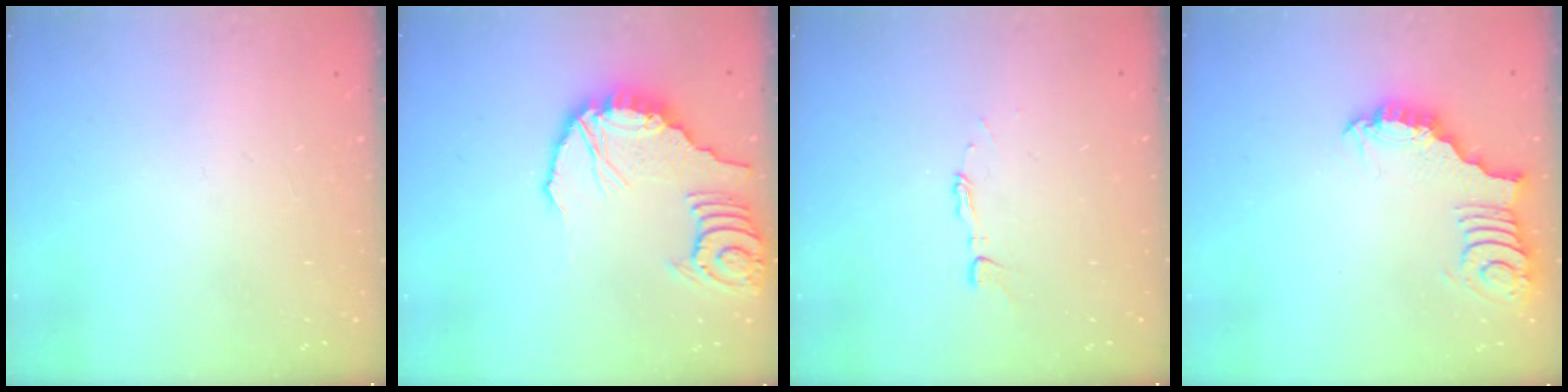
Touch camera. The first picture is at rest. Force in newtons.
{"total": 14.4, "press": 14.3, "slide": 1.8}
{"total": 2.7, "press": 2.7, "slide": 0.2}
{"total": 3.3, "press": 3.3, "slide": 0.1}